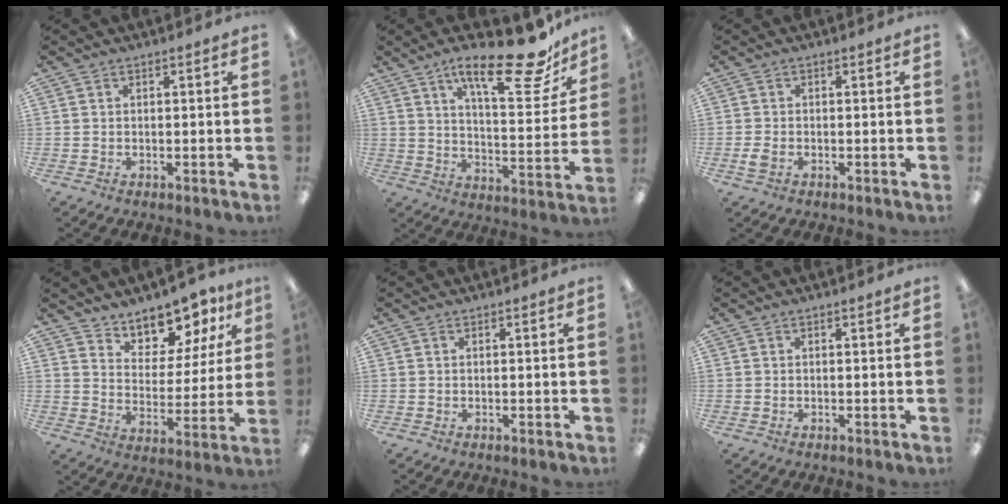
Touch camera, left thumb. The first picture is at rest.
{"total": 20.4, "force": [13.8, 6.2, 13.7], "torque": [-0.198, -0.083, 0.217]}
{"total": 2.2, "force": [-0.8, 1.4, 1.6], "torque": [-0.040, -0.001, -0.017]}
{"total": 10.6, "force": [9.4, 4.4, 2.0], "torque": [-0.039, -0.083, 0.174]}
{"total": 0.0}
{"total": 0.0}